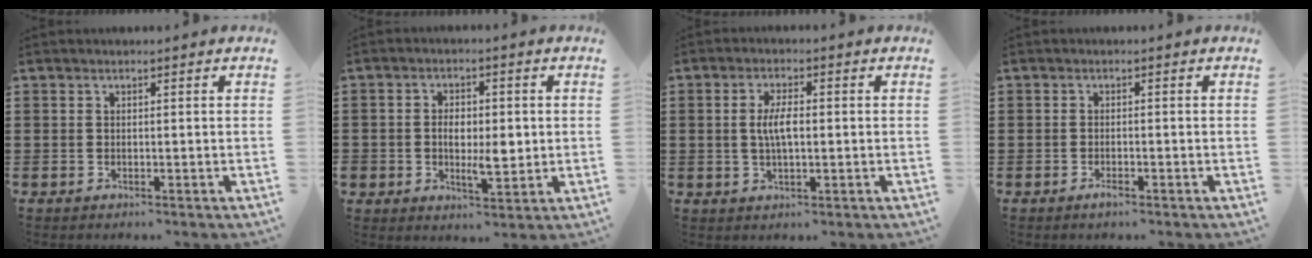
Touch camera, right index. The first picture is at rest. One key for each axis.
{"total": 4.7, "fx": -0.4, "fy": 2.8, "fz": 3.8, "tx": -0.059, "ty": 0.003, "tz": -0.012}
{"total": 4.3, "fx": 0.0, "fy": 1.4, "fz": 4.1, "tx": -0.091, "ty": -0.004, "tz": -0.007}
{"total": 1.3, "fx": -0.9, "fy": 0.2, "fz": 0.9, "tx": -0.018, "ty": -0.005, "tz": -0.016}